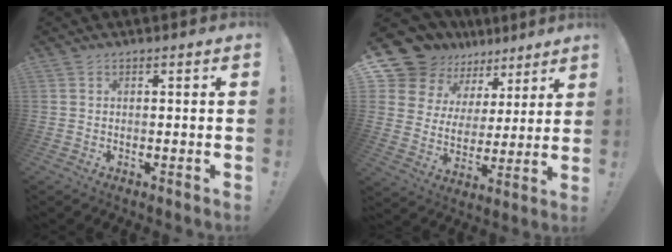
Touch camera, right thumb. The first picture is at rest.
{"total": 13.8, "force": [10.2, 8.7, 3.3], "torque": [-0.075, -0.076, 0.203]}